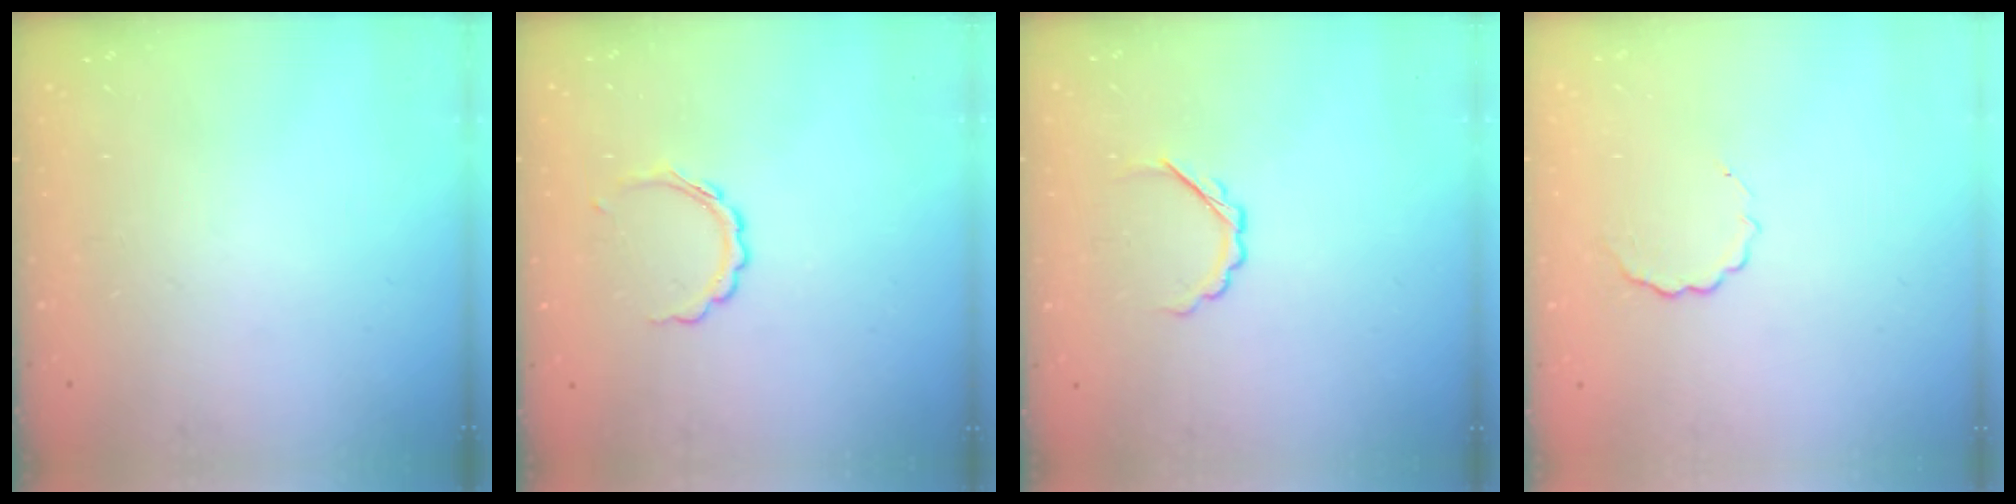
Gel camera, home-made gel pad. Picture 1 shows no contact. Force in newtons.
{"total": 6.1, "press": 6.0, "slide": 0.9}
{"total": 3.3, "press": 3.2, "slide": 1.1}
{"total": 3.9, "press": 3.8, "slide": 0.9}